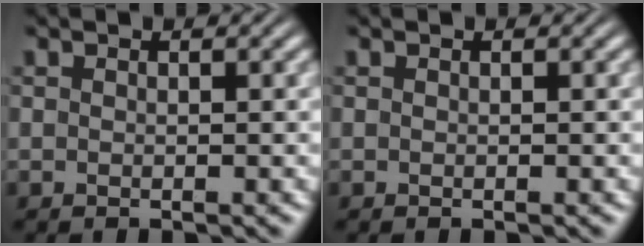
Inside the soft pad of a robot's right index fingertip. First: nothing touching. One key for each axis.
{"total": 0.0}